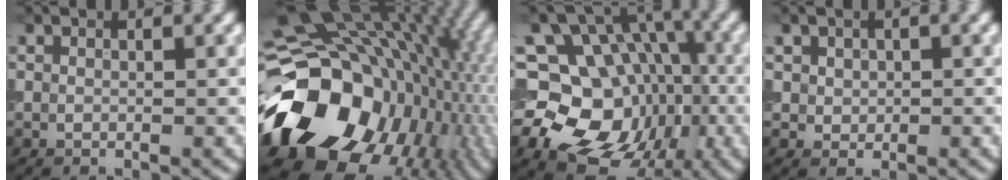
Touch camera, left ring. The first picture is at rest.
{"total": 19.8, "force": [-2.9, 15.0, 12.6], "torque": [-0.241, -0.043, -0.026]}
{"total": 16.4, "force": [-3.4, 14.0, 7.9], "torque": [-0.133, -0.009, -0.062]}
{"total": 2.0, "force": [0.7, 1.7, 0.7], "torque": [-0.013, 0.001, 0.018]}